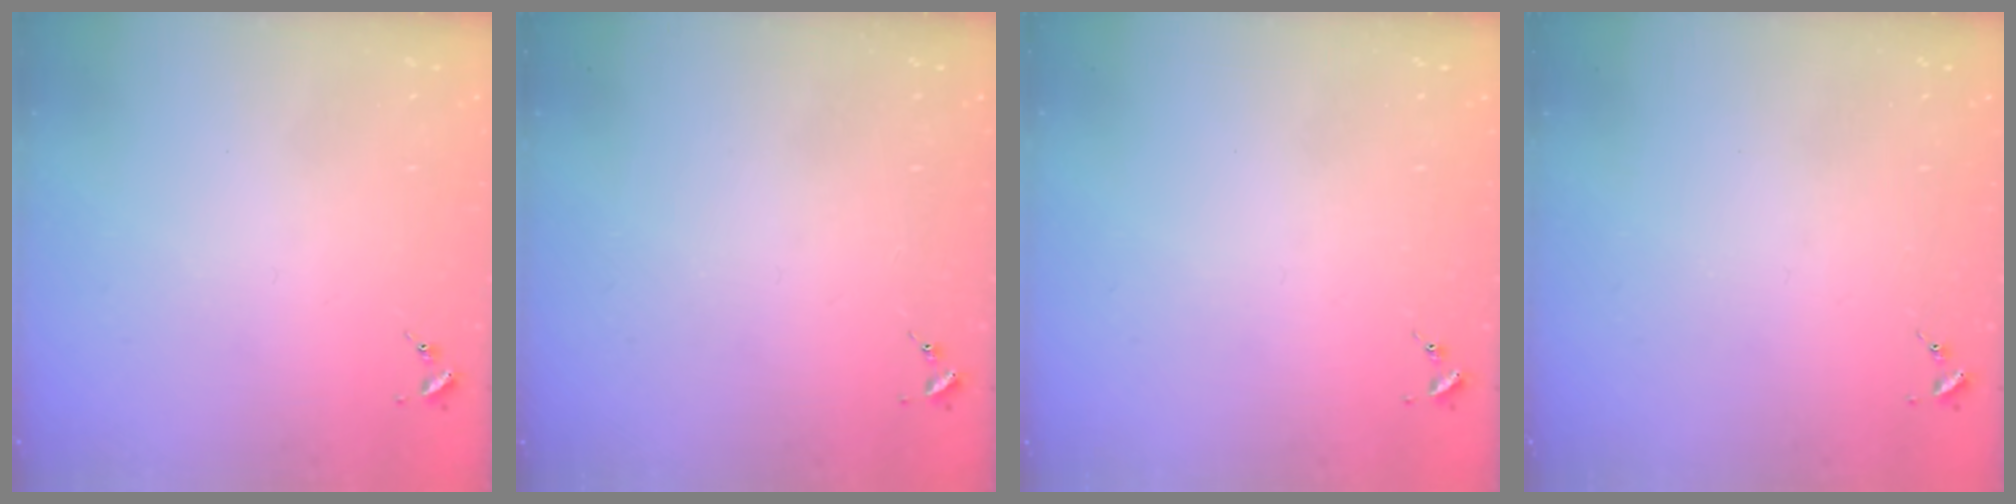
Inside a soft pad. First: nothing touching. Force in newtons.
{"total": 0.0}
{"total": 0.0}
{"total": 0.0}